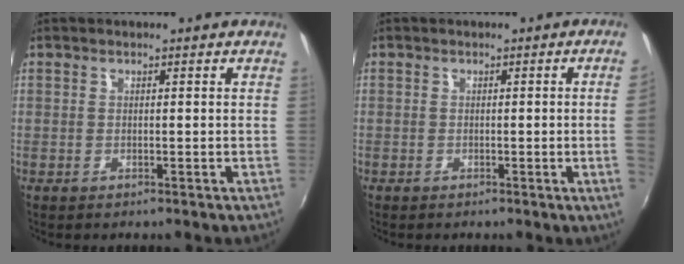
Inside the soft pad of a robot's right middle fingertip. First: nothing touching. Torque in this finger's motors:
{"motor_torque": [1.06, -1.08, -0.07, -0.21]}